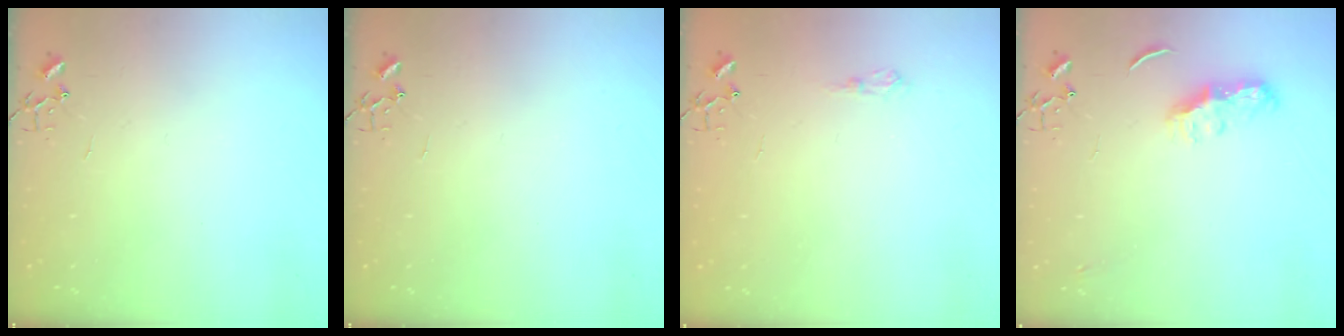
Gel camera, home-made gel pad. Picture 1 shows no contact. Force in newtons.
{"total": 0.0}
{"total": 5.8, "press": 5.8, "slide": 0.7}
{"total": 8.1, "press": 8.1, "slide": 0.6}